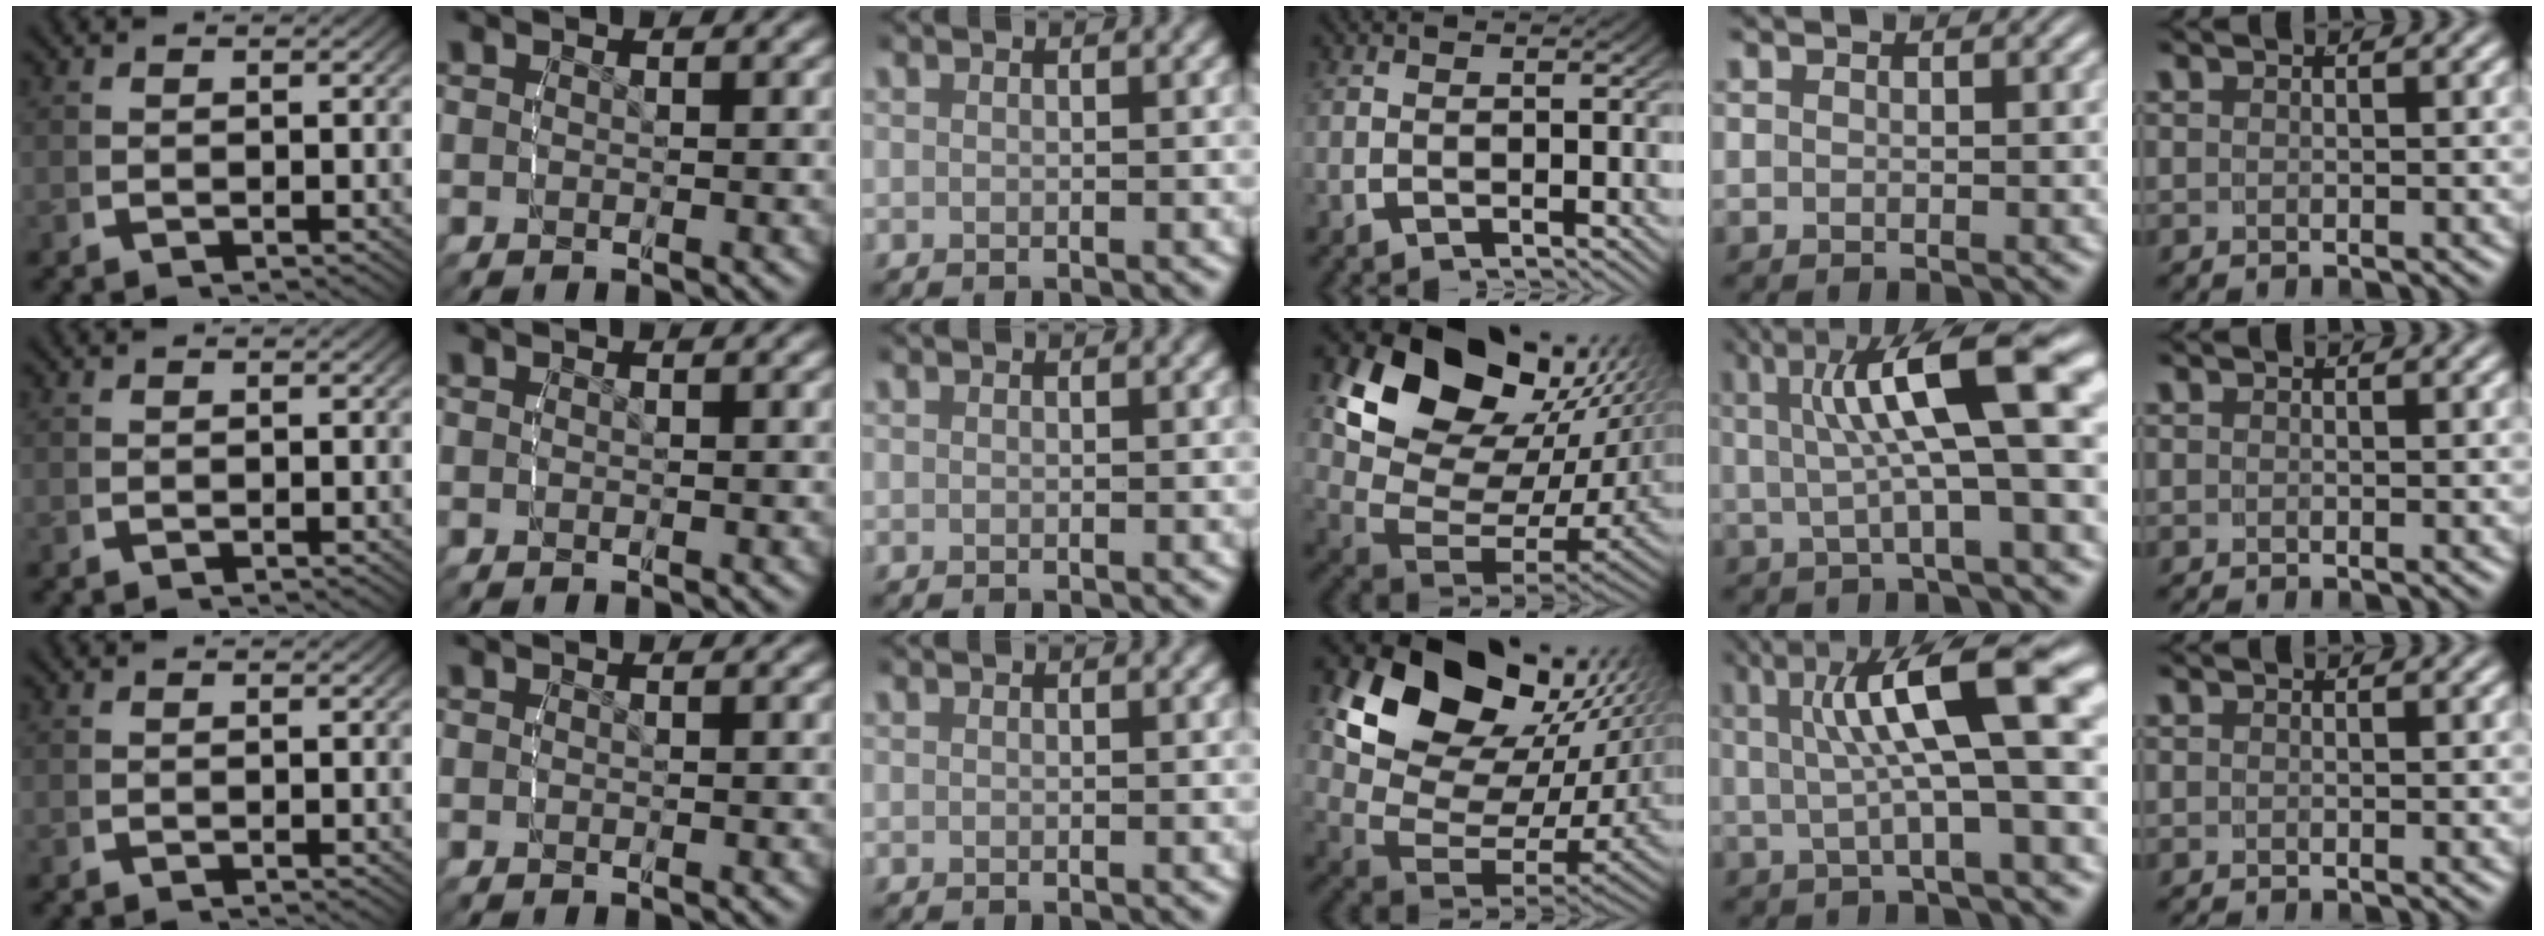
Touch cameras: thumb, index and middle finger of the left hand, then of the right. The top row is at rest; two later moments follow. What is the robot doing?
{"motion": "lift_and_place", "object": "lipstick"}